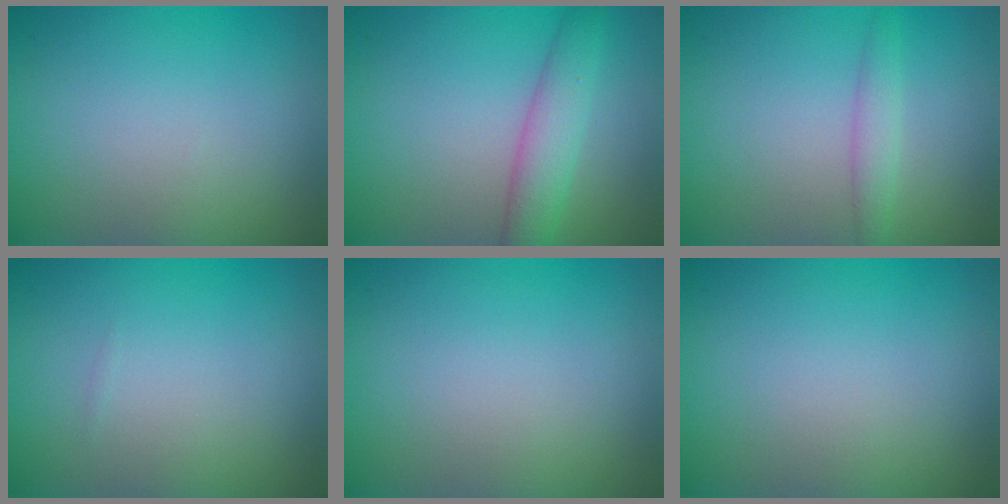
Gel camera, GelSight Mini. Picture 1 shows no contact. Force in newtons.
{"total": 3.8, "press": 3.8, "slide": 0.1}
{"total": 1.7, "press": 1.6, "slide": 0.2}
{"total": 0.0}
{"total": 0.0}
{"total": 0.0}